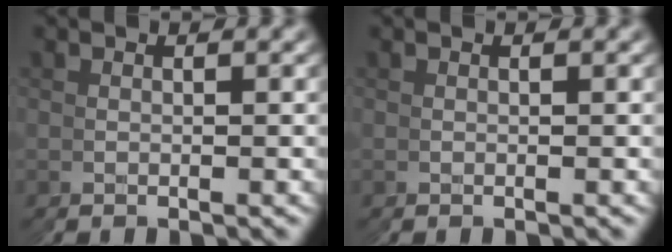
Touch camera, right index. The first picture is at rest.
{"total": 0.0}